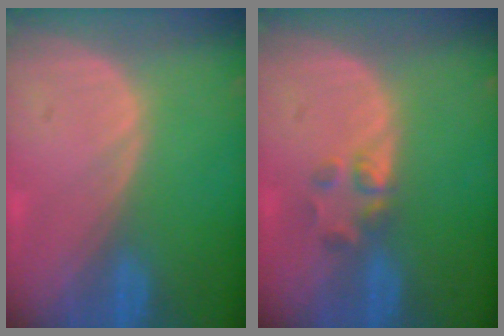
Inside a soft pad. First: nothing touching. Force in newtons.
{"total": 2.6, "press": 2.4, "slide": 0.9}